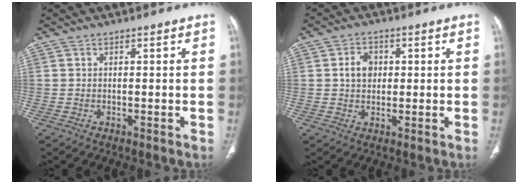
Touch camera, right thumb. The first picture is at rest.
{"total": 4.7, "force": [0.8, 3.7, 2.8], "torque": [-0.032, 0.003, 0.011]}